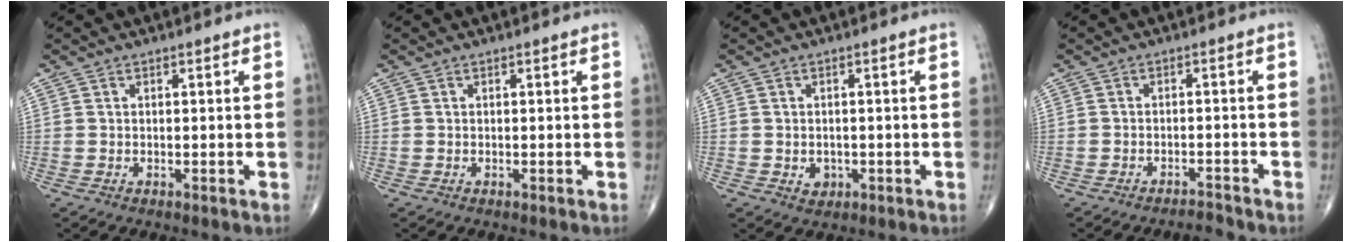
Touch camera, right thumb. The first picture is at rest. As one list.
[{"total": 0.0}, {"total": 2.3, "force": [-0.5, 2.0, 1.1], "torque": [-0.008, 0.002, 0.001]}, {"total": 2.0, "force": [-2.0, 0.1, 0.0], "torque": [-0.005, 0.008, -0.031]}]